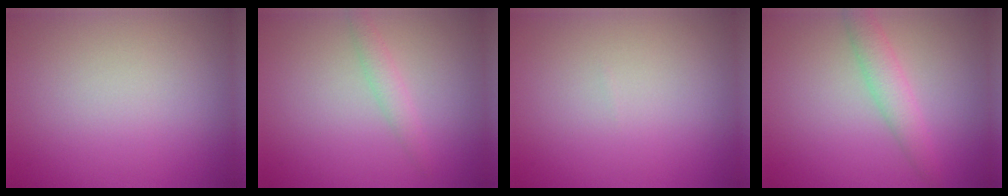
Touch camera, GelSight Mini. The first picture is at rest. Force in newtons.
{"total": 1.6, "press": 1.6, "slide": 0.0}
{"total": 0.0}
{"total": 2.7, "press": 2.7, "slide": 0.1}